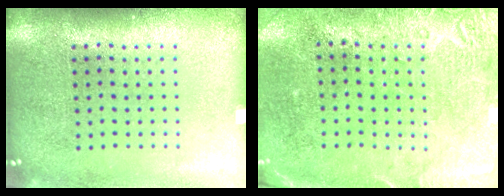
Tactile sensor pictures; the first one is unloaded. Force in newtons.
{"total": 2.8, "press": 2.3, "slide": 1.5}